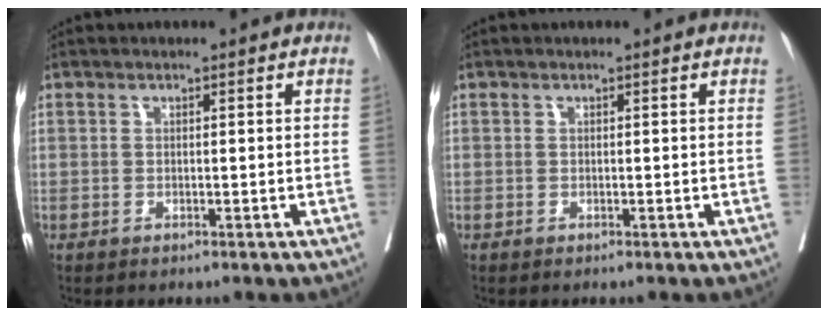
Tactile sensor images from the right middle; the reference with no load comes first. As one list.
[{"total": 0.0}]